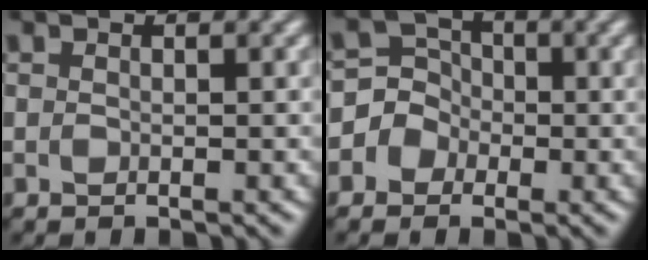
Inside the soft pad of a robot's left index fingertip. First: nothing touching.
{"total": 4.0, "force": [-1.1, 3.8, 0.6], "torque": [0.019, 0.021, -0.042]}